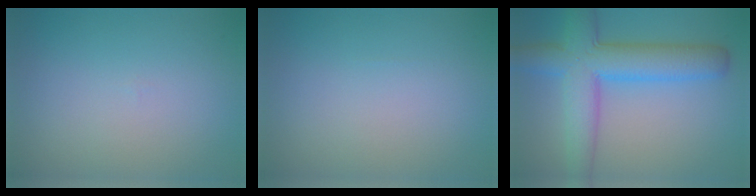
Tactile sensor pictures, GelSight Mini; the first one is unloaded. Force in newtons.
{"total": 0.0}
{"total": 7.7, "press": 7.7, "slide": 0.2}